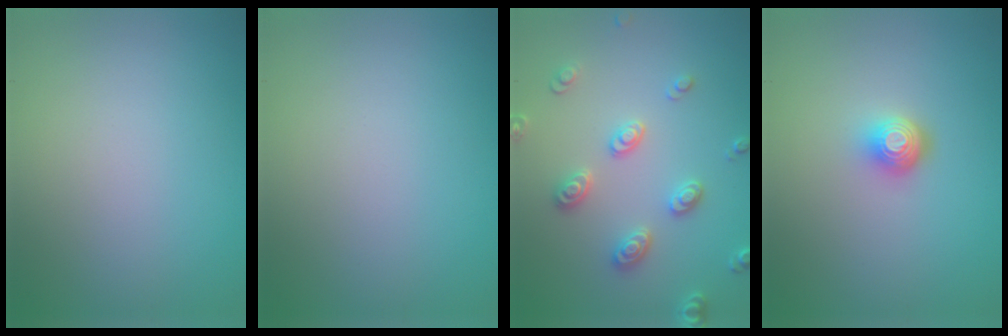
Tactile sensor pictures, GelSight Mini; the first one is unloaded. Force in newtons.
{"total": 0.0}
{"total": 2.9, "press": 2.8, "slide": 0.4}
{"total": 2.3, "press": 1.5, "slide": 1.7}